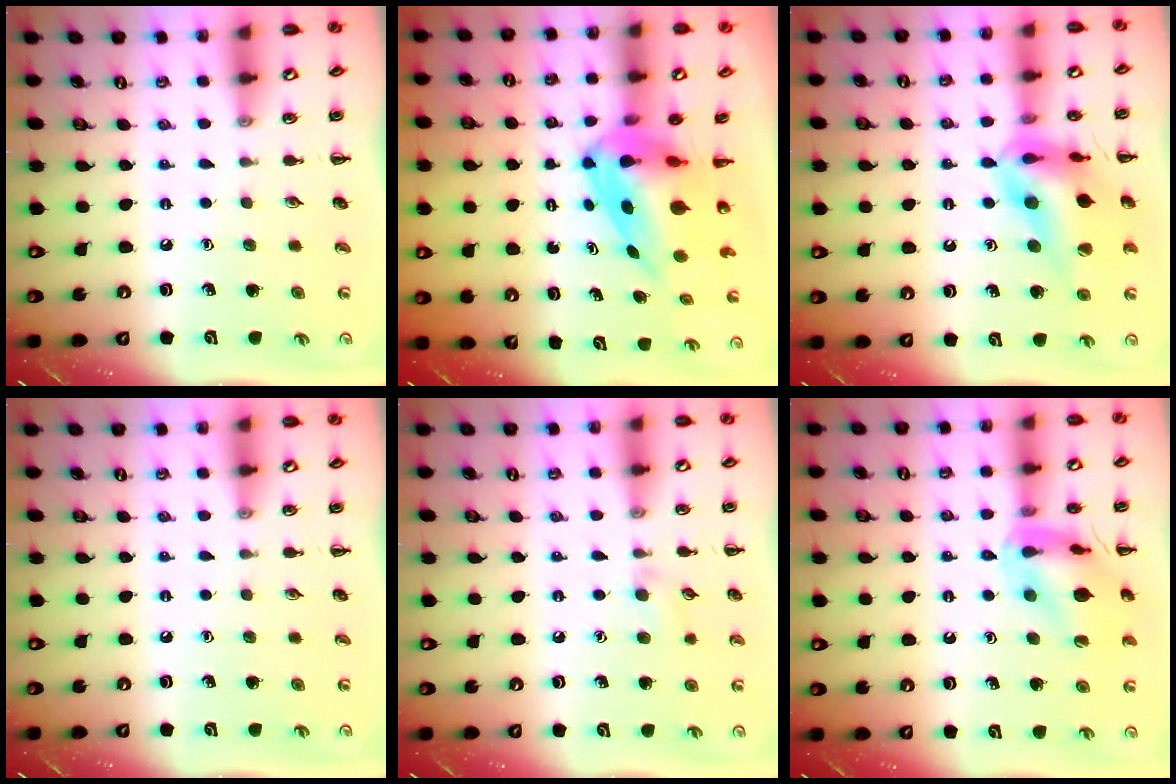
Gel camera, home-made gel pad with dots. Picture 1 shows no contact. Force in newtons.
{"total": 8.8, "press": 8.3, "slide": 2.8}
{"total": 18.0, "press": 17.8, "slide": 2.2}
{"total": 0.0}
{"total": 6.3, "press": 5.9, "slide": 2.3}
{"total": 14.6, "press": 14.5, "slide": 1.6}